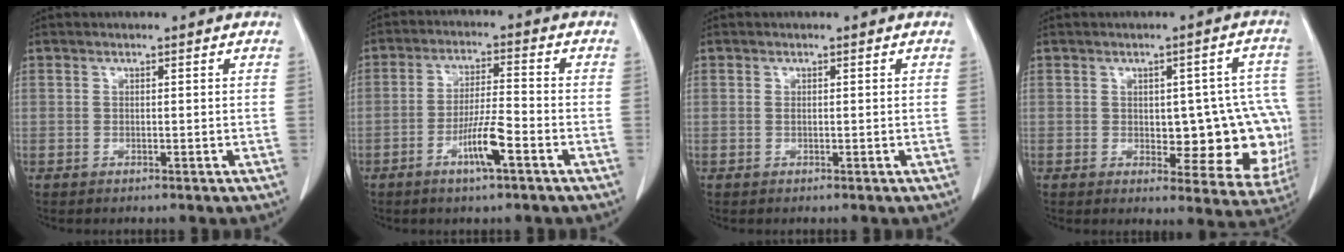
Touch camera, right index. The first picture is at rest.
{"total": 7.4, "force": [-3.5, 0.9, 6.4], "torque": [-0.125, 0.000, -0.060]}
{"total": 0.8, "force": [0.1, 0.6, 0.6], "torque": [-0.016, 0.003, 0.002]}
{"total": 18.0, "force": [-1.5, 7.6, 16.2], "torque": [-0.161, 0.028, 0.008]}